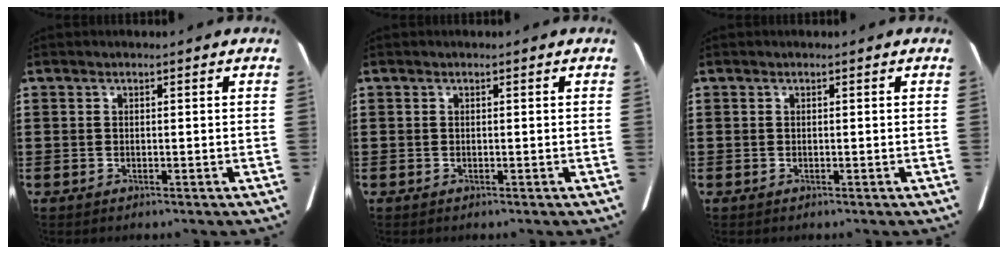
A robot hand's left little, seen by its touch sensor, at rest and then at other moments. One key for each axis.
{"total": 0.0}
{"total": 0.0}